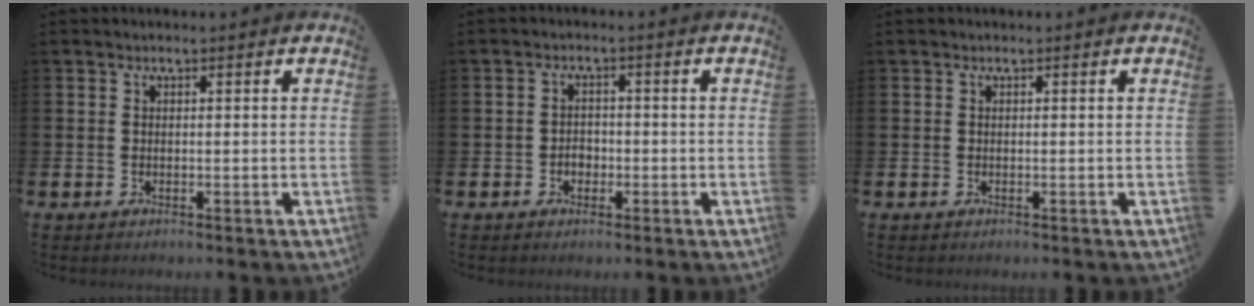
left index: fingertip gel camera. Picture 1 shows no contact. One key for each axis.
{"total": 1.9, "fx": -0.7, "fy": 1.6, "fz": 0.8, "tx": -0.003, "ty": -0.002, "tz": -0.019}
{"total": 0.0}